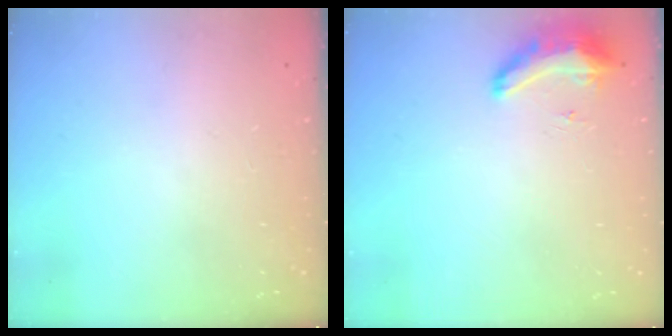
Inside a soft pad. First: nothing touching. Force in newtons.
{"total": 9.2, "press": 8.9, "slide": 2.4}